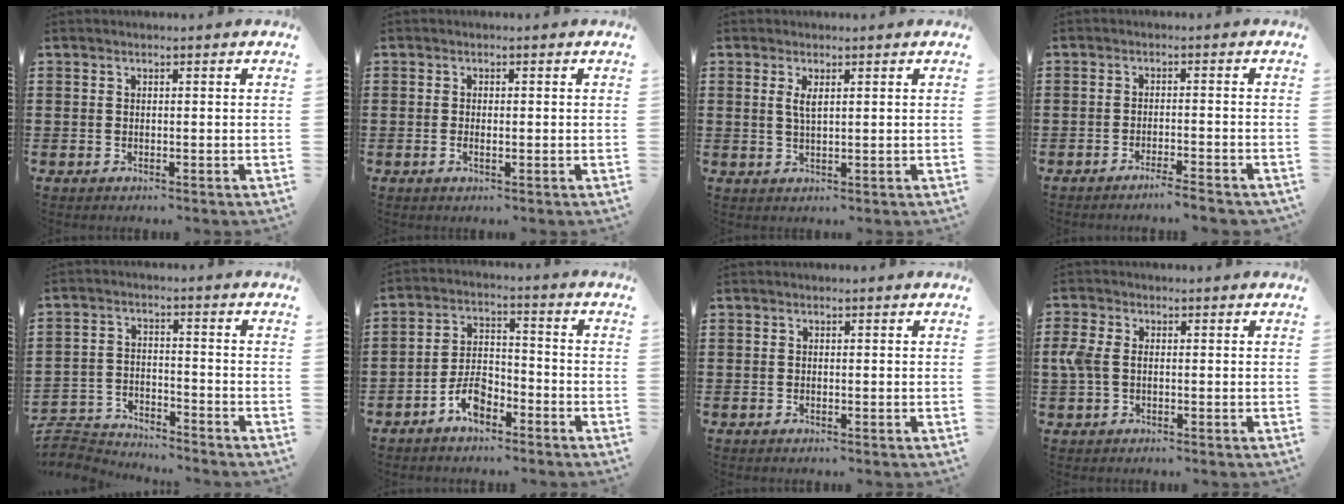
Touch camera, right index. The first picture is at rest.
{"total": 1.3, "force": [-0.1, 0.6, 1.1], "torque": [-0.021, 0.002, -0.003]}
{"total": 2.1, "force": [0.8, 0.6, 1.9], "torque": [-0.039, 0.003, 0.013]}
{"total": 2.8, "force": [-2.4, -0.3, 1.2], "torque": [-0.021, -0.003, -0.046]}
{"total": 4.4, "force": [-4.4, 0.7, 0.0], "torque": [-0.021, 0.000, -0.096]}
{"total": 5.9, "force": [-3.7, 2.9, 3.5], "torque": [-0.079, 0.008, -0.074]}
{"total": 0.0}
{"total": 3.5, "force": [0.0, 2.2, 2.7], "torque": [-0.085, -0.004, -0.010]}